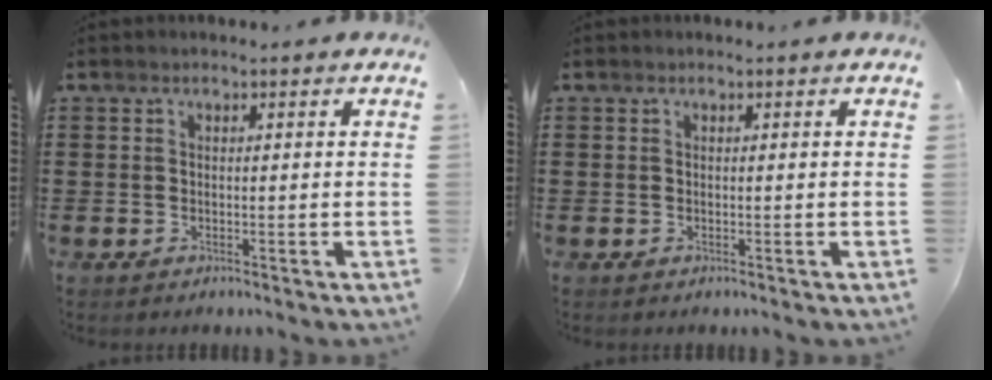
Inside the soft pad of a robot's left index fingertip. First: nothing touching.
{"total": 0.0}